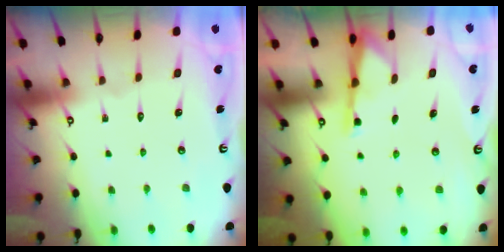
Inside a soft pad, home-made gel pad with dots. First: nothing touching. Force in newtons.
{"total": 2.8, "press": 2.8, "slide": 0.5}